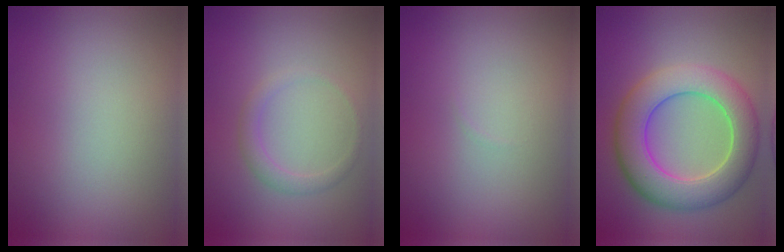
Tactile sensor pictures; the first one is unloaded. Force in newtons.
{"total": 1.5, "press": 1.5, "slide": 0.1}
{"total": 0.0}
{"total": 8.0, "press": 8.0, "slide": 0.5}